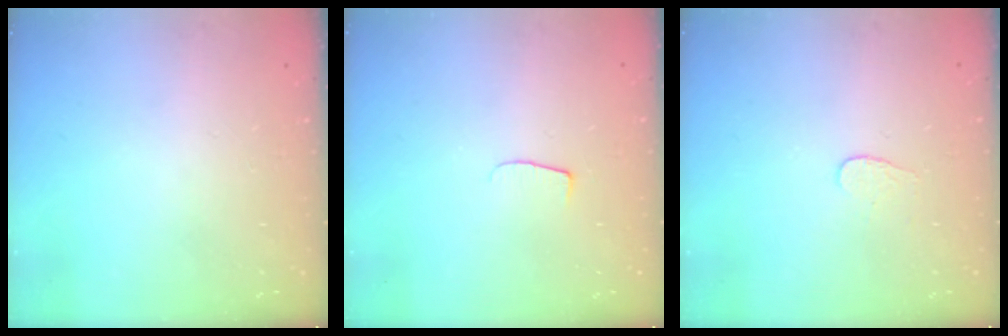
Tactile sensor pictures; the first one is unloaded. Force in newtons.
{"total": 4.3, "press": 4.3, "slide": 0.5}
{"total": 3.2, "press": 3.2, "slide": 0.3}